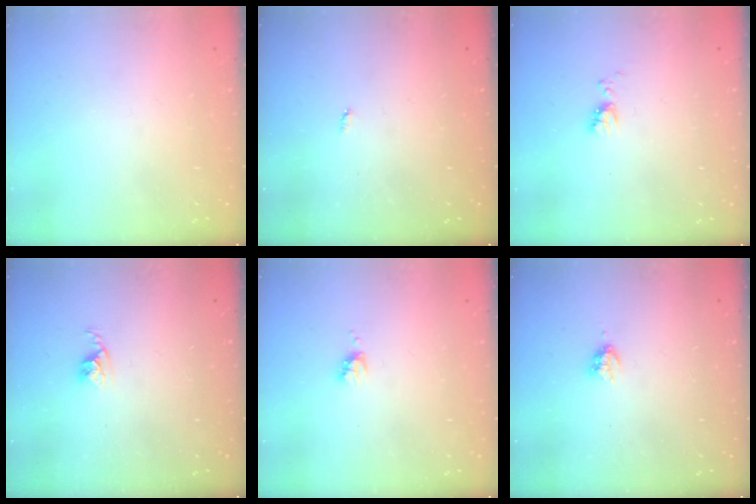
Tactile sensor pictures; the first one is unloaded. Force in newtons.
{"total": 2.1, "press": 2.1, "slide": 0.4}
{"total": 5.7, "press": 5.7, "slide": 0.8}
{"total": 2.5, "press": 2.5, "slide": 0.4}
{"total": 3.7, "press": 3.7, "slide": 0.4}
{"total": 2.9, "press": 2.9, "slide": 0.5}